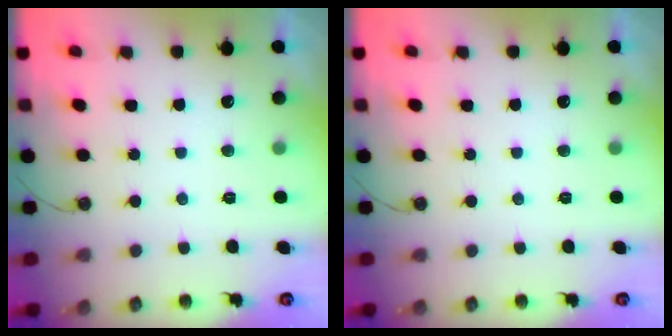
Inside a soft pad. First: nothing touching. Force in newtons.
{"total": 0.0}